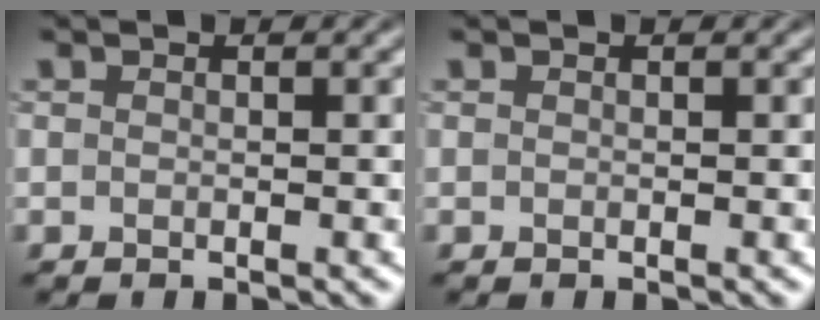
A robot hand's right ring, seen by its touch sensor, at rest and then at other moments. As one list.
[{"total": 0.0}]